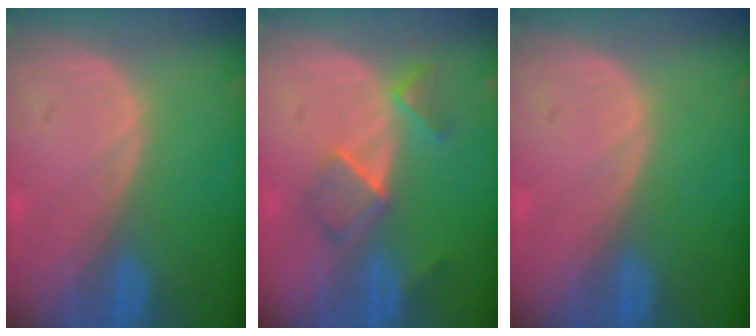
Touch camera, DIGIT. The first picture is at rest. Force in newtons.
{"total": 5.6, "press": 4.9, "slide": 2.7}
{"total": 0.0}